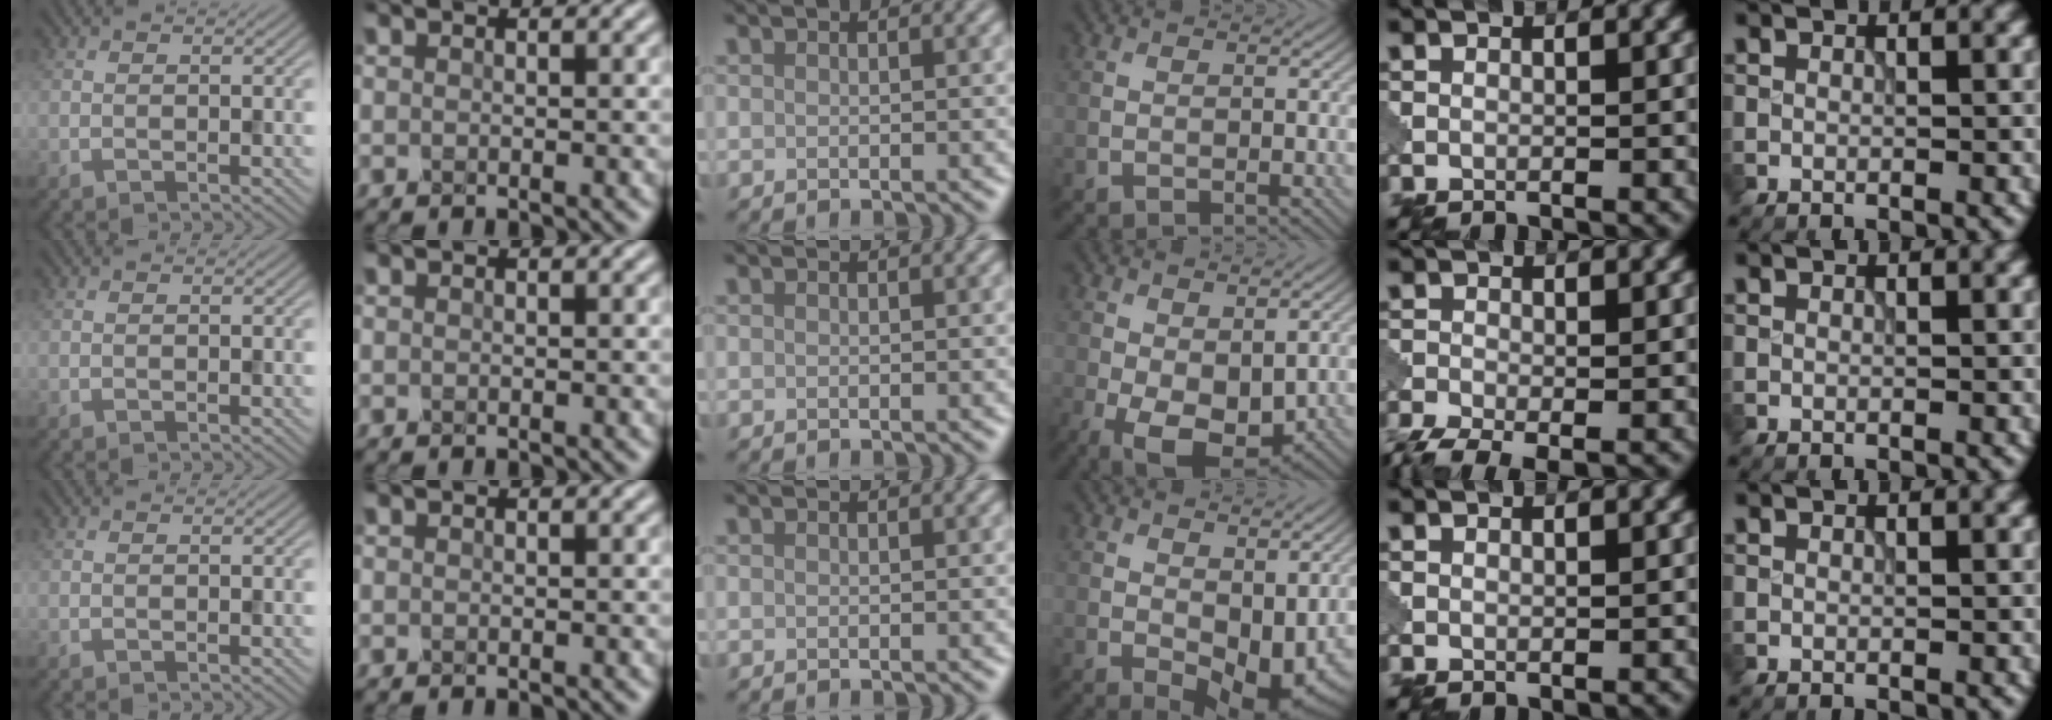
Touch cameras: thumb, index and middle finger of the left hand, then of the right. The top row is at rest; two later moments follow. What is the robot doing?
{"motion": "squeeze", "object": "foam earplug"}